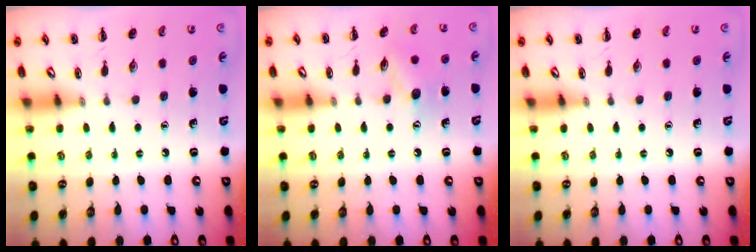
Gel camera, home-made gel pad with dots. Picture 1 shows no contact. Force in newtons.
{"total": 8.6, "press": 8.5, "slide": 1.2}
{"total": 0.0}